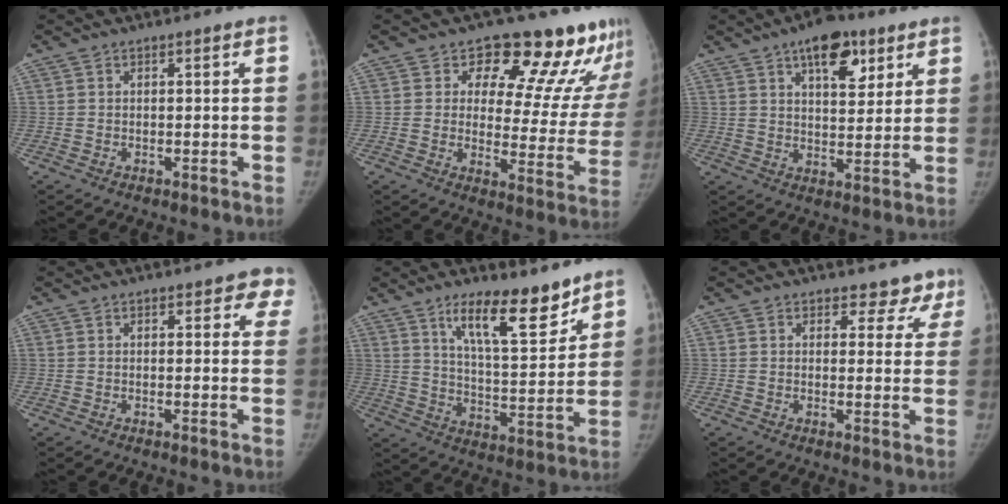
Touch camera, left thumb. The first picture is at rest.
{"total": 16.6, "force": [13.4, 7.4, 6.5], "torque": [-0.009, -0.096, 0.149]}
{"total": 11.2, "force": [6.3, 5.3, 7.5], "torque": [-0.081, -0.028, 0.094]}
{"total": 4.5, "force": [3.2, 2.3, 2.3], "torque": [0.016, -0.009, 0.023]}
{"total": 13.9, "force": [9.8, 4.0, 9.1], "torque": [-0.116, -0.074, 0.169]}
{"total": 5.7, "force": [4.7, 3.2, 0.5], "torque": [0.038, -0.025, 0.041]}